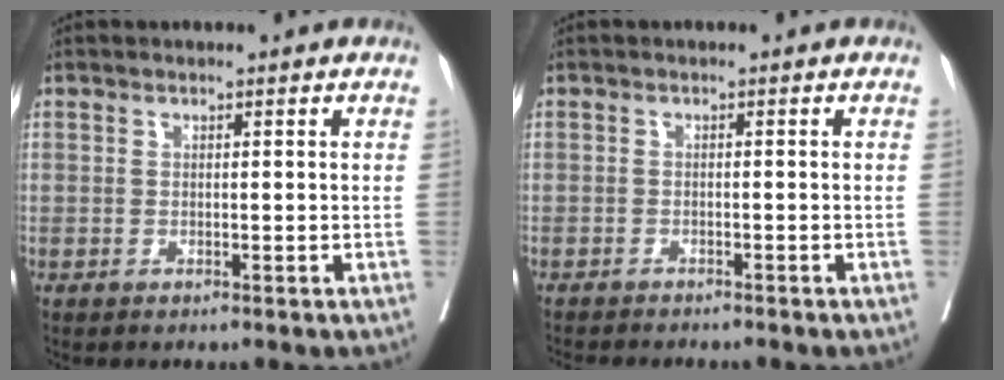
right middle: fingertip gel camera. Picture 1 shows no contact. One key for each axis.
{"total": 5.6, "fx": -5.1, "fy": 0.5, "fz": 2.3, "tx": -0.026, "ty": -0.009, "tz": -0.071}